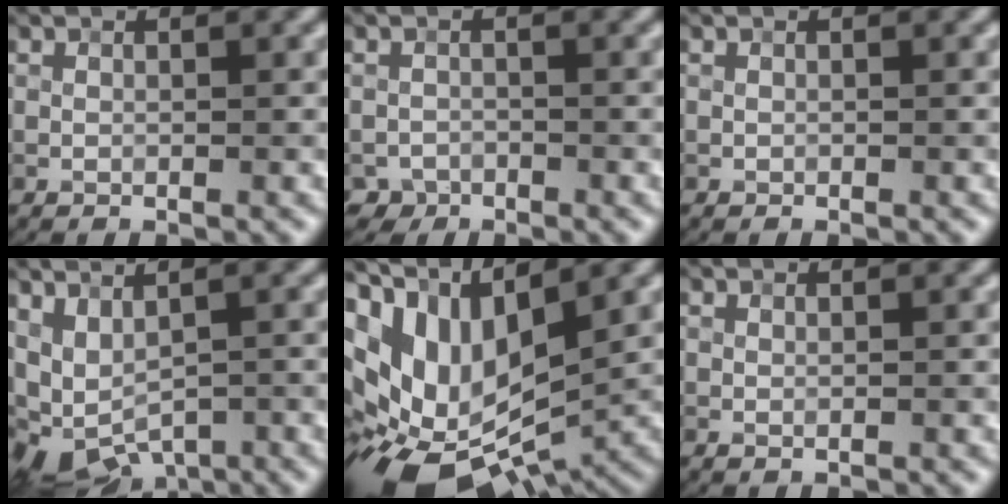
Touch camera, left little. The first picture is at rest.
{"total": 1.4, "force": [-0.9, 1.0, 0.1], "torque": [0.002, -0.001, -0.020]}
{"total": 0.0}
{"total": 5.4, "force": [-1.2, 3.1, 4.3], "torque": [-0.083, -0.018, -0.006]}
{"total": 12.8, "force": [0.2, 8.1, 9.8], "torque": [-0.196, -0.006, 0.007]}
{"total": 0.0}